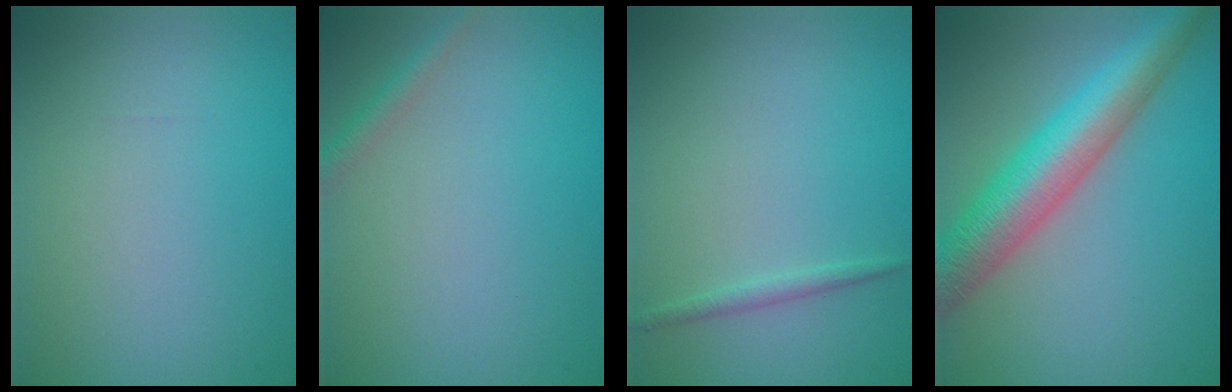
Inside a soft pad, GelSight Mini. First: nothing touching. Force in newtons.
{"total": 1.3, "press": 1.3, "slide": 0.0}
{"total": 0.9, "press": 0.9, "slide": 0.1}
{"total": 8.1, "press": 8.1, "slide": 0.2}